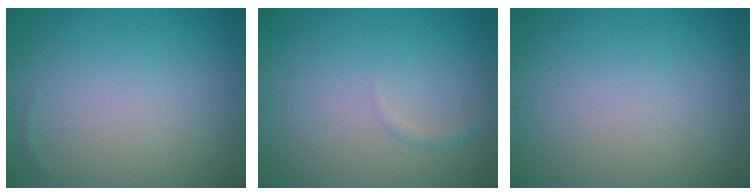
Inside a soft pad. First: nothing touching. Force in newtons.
{"total": 0.7, "press": 0.7, "slide": 0.1}
{"total": 0.0}